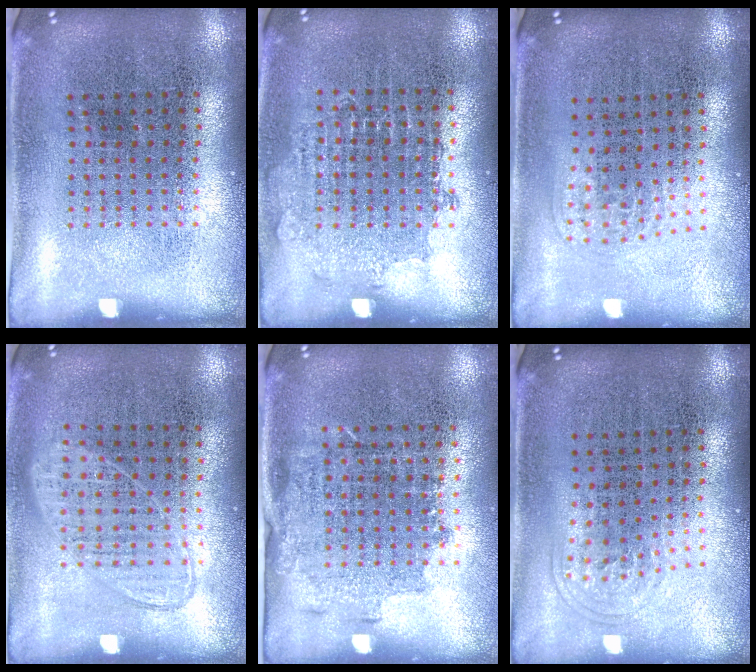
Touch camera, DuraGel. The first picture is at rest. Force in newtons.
{"total": 0.7, "press": 0.7, "slide": 0.2}
{"total": 1.0, "press": 0.7, "slide": 0.7}
{"total": 0.9, "press": 0.8, "slide": 0.3}
{"total": 1.5, "press": 1.2, "slide": 1.0}
{"total": 1.0, "press": 0.7, "slide": 0.7}